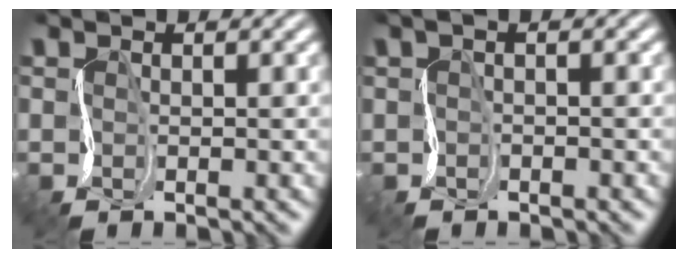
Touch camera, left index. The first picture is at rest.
{"total": 1.2, "force": [0.2, 0.4, 1.1], "torque": [-0.021, 0.006, -0.002]}